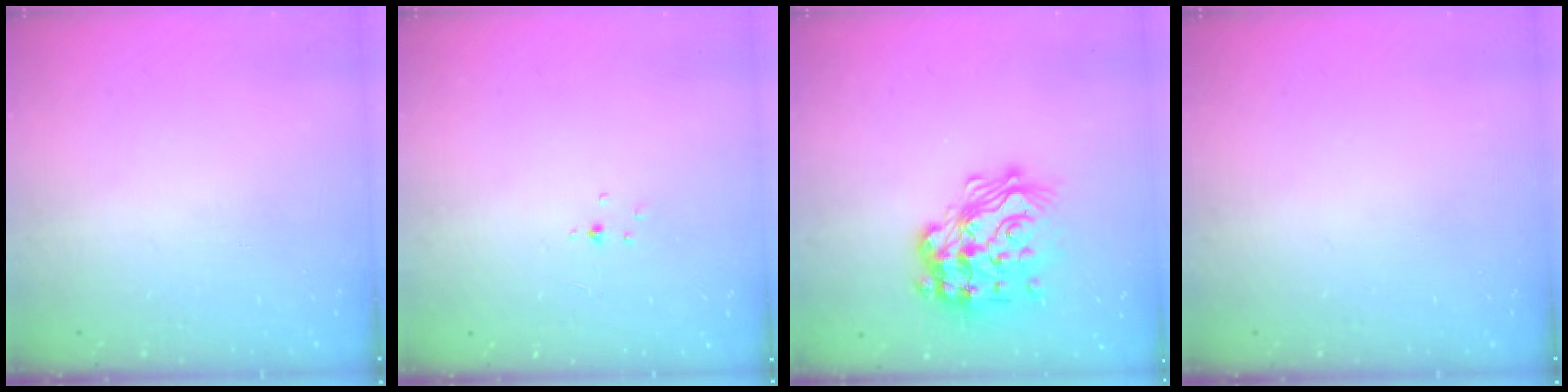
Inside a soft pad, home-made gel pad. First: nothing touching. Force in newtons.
{"total": 2.9, "press": 2.8, "slide": 0.9}
{"total": 22.7, "press": 22.7, "slide": 1.7}
{"total": 0.0}